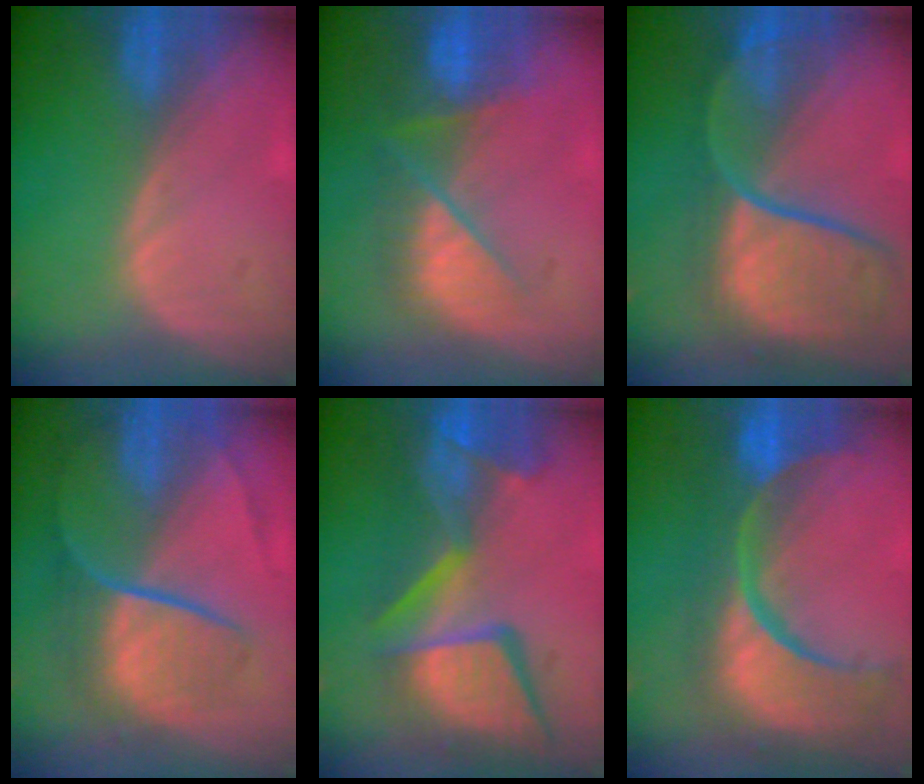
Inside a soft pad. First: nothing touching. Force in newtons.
{"total": 8.5, "press": 7.5, "slide": 4.1}
{"total": 12.0, "press": 9.9, "slide": 6.8}
{"total": 9.2, "press": 7.6, "slide": 5.1}
{"total": 13.9, "press": 11.3, "slide": 8.1}
{"total": 15.2, "press": 12.1, "slide": 9.2}